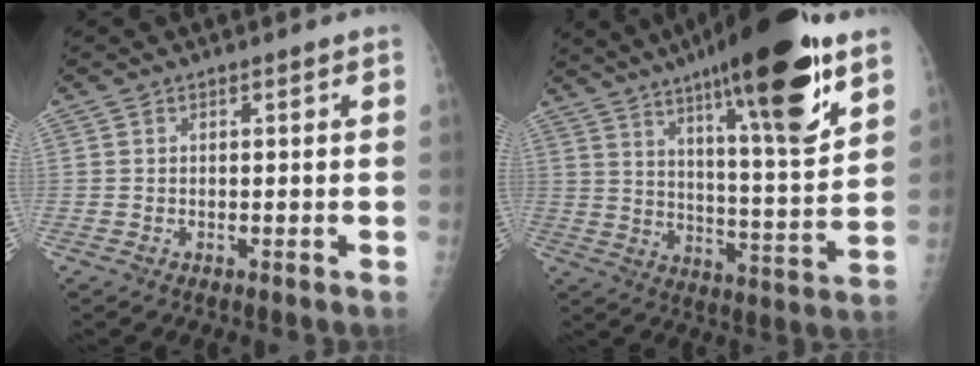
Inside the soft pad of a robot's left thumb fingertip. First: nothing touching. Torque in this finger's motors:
{"motor_torque": [2.26, 1.09, 1.72, -1.05, 0.53]}